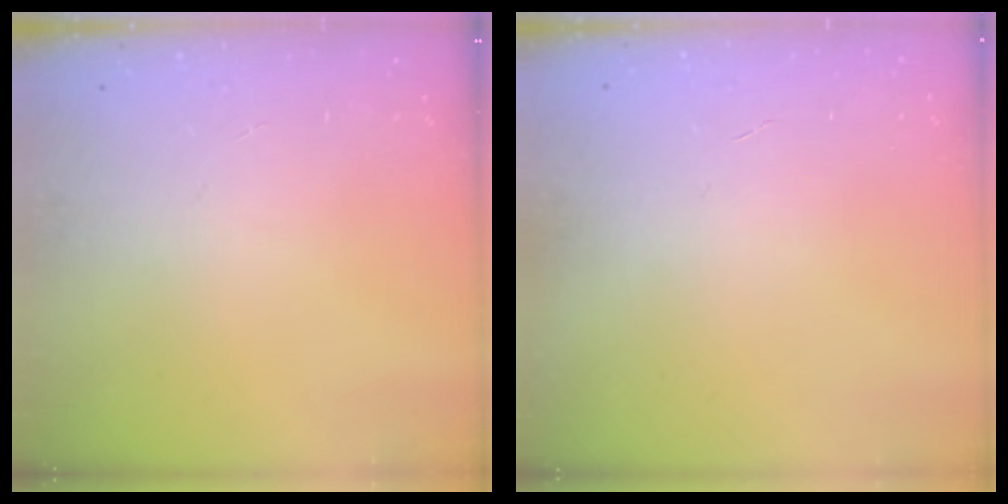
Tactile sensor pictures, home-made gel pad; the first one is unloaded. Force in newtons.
{"total": 0.0}